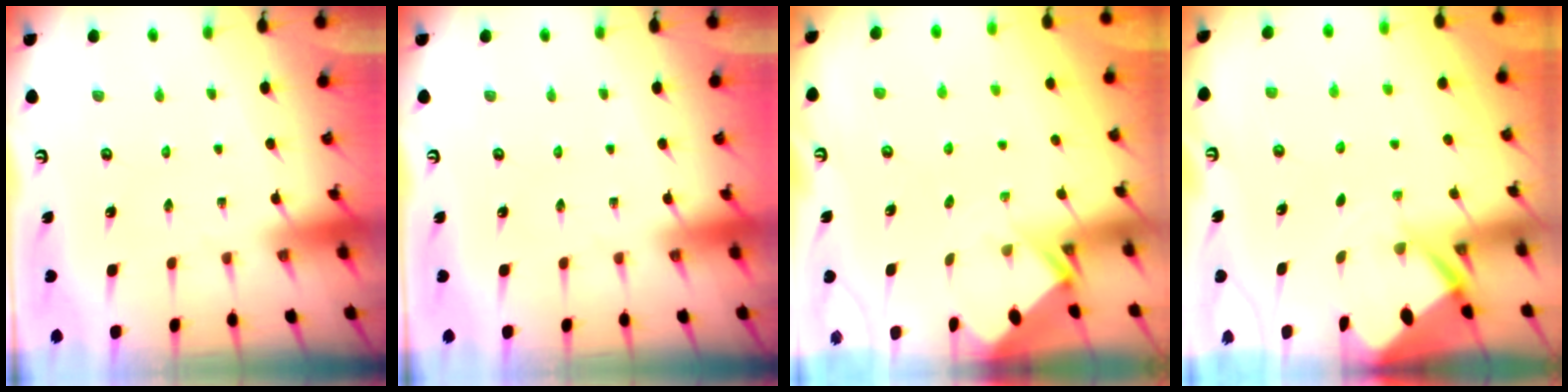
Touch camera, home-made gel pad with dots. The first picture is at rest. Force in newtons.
{"total": 0.0}
{"total": 2.6, "press": 2.6, "slide": 0.2}
{"total": 3.2, "press": 3.2, "slide": 0.2}